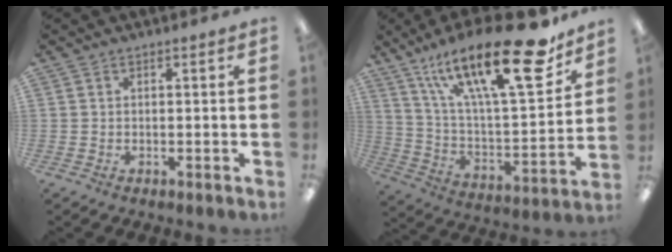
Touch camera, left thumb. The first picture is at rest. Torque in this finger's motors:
{"motor_torque": [1.19, 1.22, 1.46, -1.31, 0.45]}